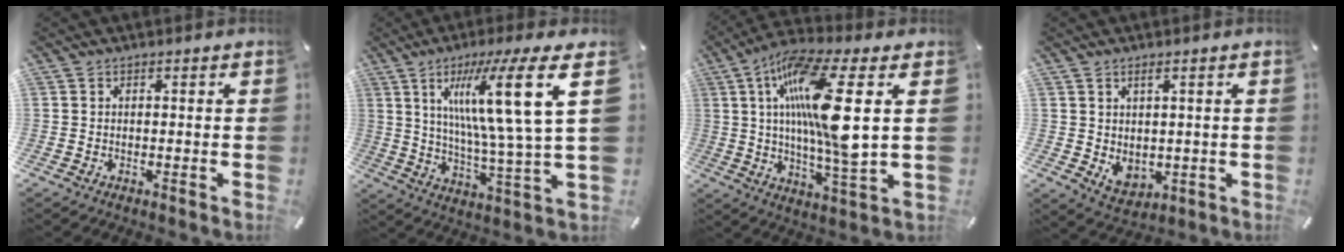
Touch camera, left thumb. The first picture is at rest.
{"total": 22.4, "force": [8.8, 2.7, 20.4], "torque": [-0.358, -0.041, 0.116]}
{"total": 18.6, "force": [4.4, 3.3, 17.8], "torque": [-0.354, -0.019, 0.051]}
{"total": 4.2, "force": [0.9, 3.3, 2.4], "torque": [-0.032, -0.005, 0.019]}